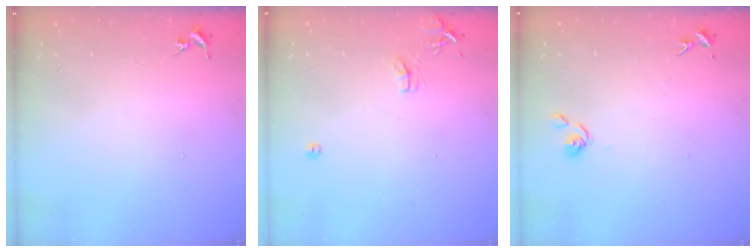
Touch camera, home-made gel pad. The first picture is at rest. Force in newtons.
{"total": 8.6, "press": 8.6, "slide": 0.8}
{"total": 6.3, "press": 6.3, "slide": 0.5}